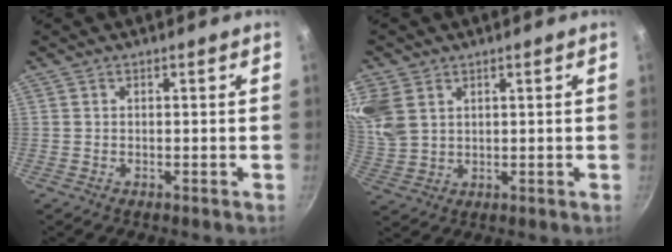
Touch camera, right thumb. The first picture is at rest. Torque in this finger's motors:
{"motor_torque": [0.62, 0.79, 1.16, 1.14, 0.59]}